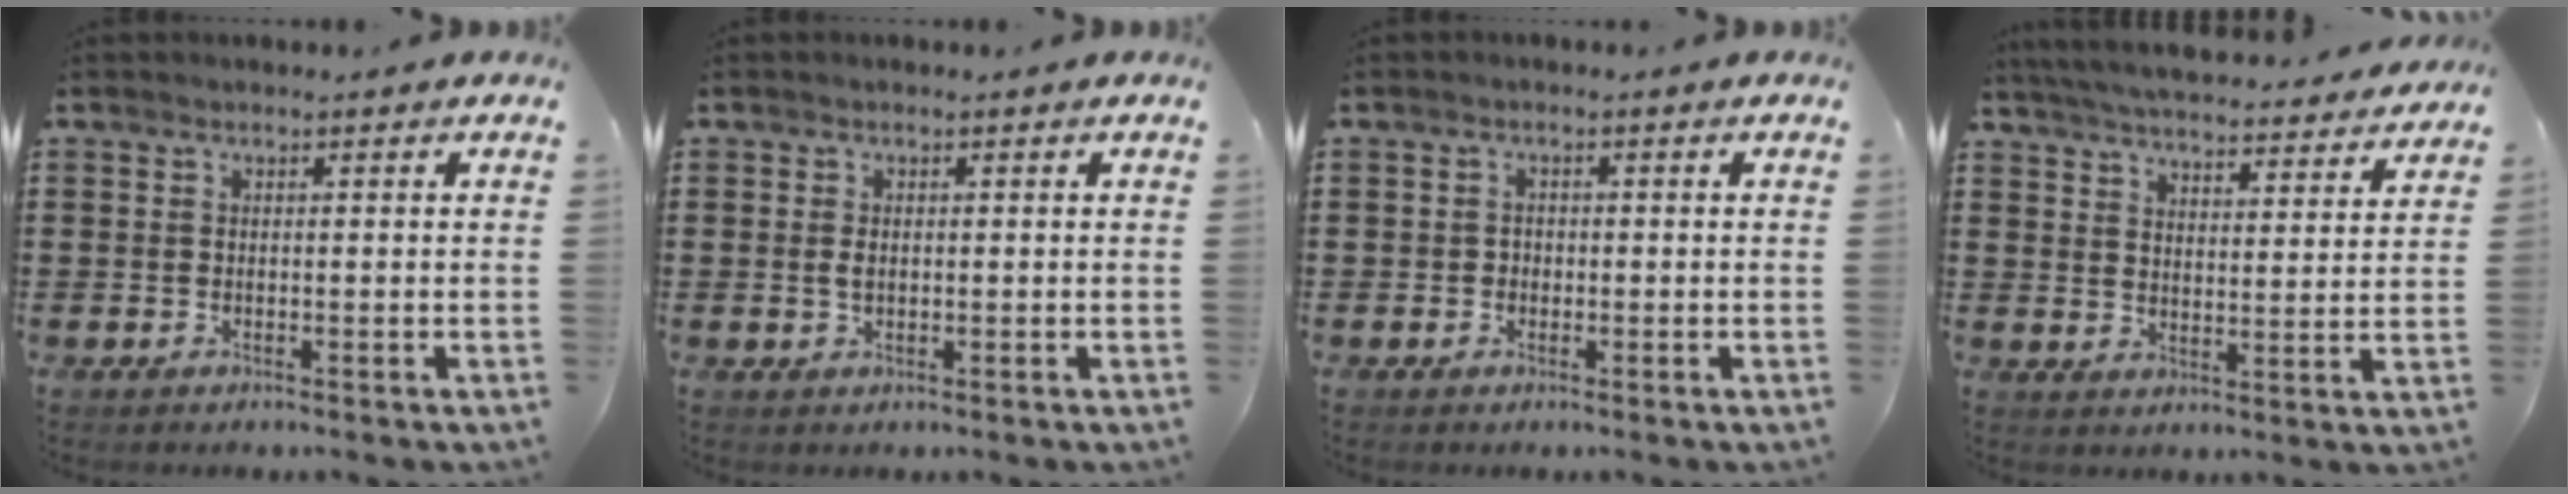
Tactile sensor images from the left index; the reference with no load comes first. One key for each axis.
{"total": 1.3, "fx": 0.0, "fy": 0.8, "fz": 1.1, "tx": -0.024, "ty": 0.003, "tz": -0.001}
{"total": 1.0, "fx": -0.3, "fy": 0.9, "fz": 0.3, "tx": -0.009, "ty": 0.005, "tz": -0.007}
{"total": 5.3, "fx": 5.2, "fy": -0.1, "fz": 0.6, "tx": -0.039, "ty": -0.037, "tz": 0.089}